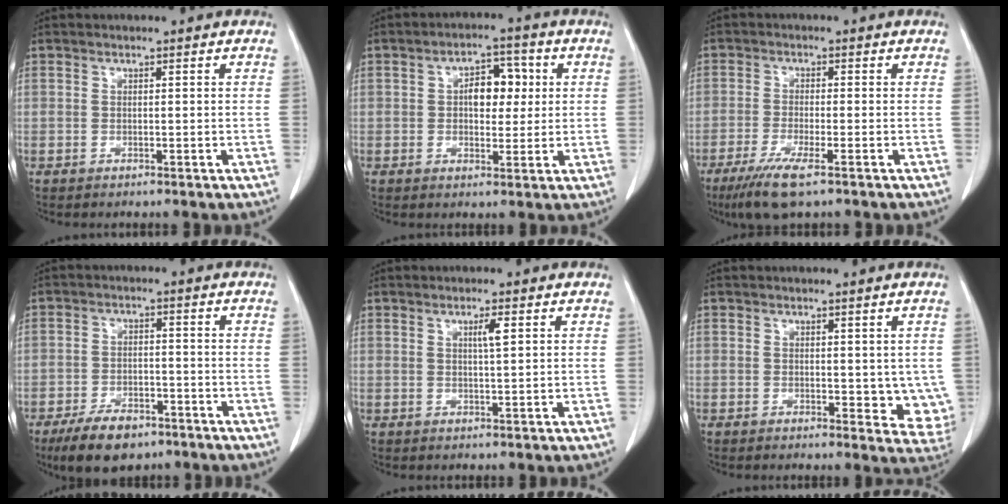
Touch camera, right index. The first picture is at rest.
{"total": 6.1, "force": [1.0, 3.6, 4.9], "torque": [-0.075, 0.020, 0.016]}
{"total": 6.6, "force": [-4.1, 0.6, 5.2], "torque": [-0.098, -0.019, -0.070]}
{"total": 8.1, "force": [-5.8, 3.6, 4.4], "torque": [-0.081, -0.004, -0.096]}
{"total": 2.1, "force": [0.8, 0.0, 1.9], "torque": [-0.037, -0.002, 0.014]}
{"total": 6.4, "force": [0.3, 3.4, 5.5], "torque": [-0.048, -0.014, 0.007]}